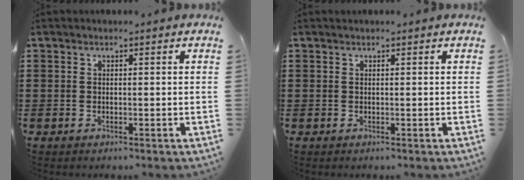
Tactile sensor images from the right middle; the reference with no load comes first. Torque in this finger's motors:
{"motor_torque": [0.02, -0.25, -0.05, 0.01]}